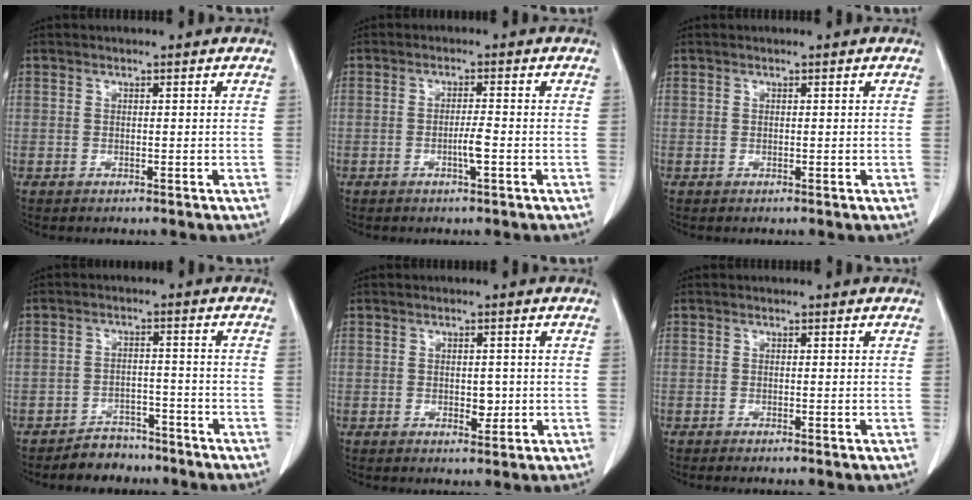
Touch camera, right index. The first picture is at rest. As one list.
[{"total": 2.5, "force": [-0.9, -0.1, 2.3], "torque": [-0.044, -0.001, -0.016]}, {"total": 0.0}, {"total": 5.1, "force": [-4.4, 2.5, 0.3], "torque": [-0.003, 0.006, -0.070]}, {"total": 2.4, "force": [-0.4, 1.4, 2.0], "torque": [-0.027, 0.000, 0.000]}, {"total": 1.3, "force": [-1.1, -0.2, 0.7], "torque": [-0.010, 0.000, -0.014]}]